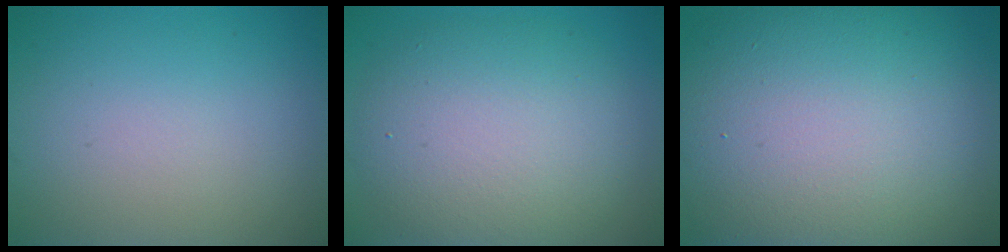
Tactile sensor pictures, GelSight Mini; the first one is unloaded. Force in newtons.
{"total": 8.1, "press": 8.0, "slide": 1.0}
{"total": 17.1, "press": 17.1, "slide": 1.0}